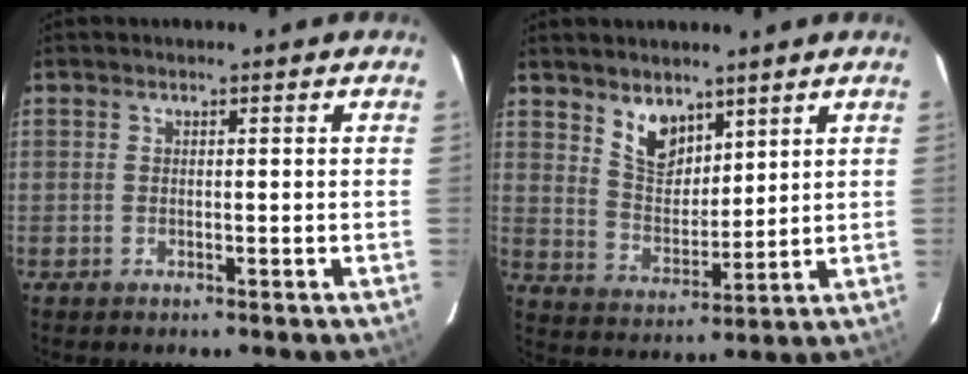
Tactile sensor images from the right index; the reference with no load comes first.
{"total": 7.3, "force": [5.1, 4.1, 3.3], "torque": [-0.050, 0.003, 0.103]}